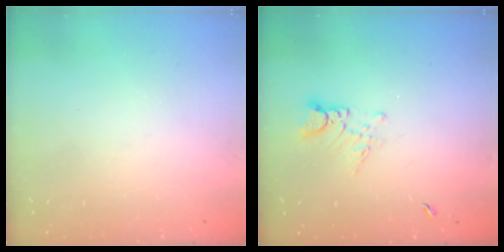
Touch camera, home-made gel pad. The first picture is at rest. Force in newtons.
{"total": 4.0, "press": 3.9, "slide": 0.4}